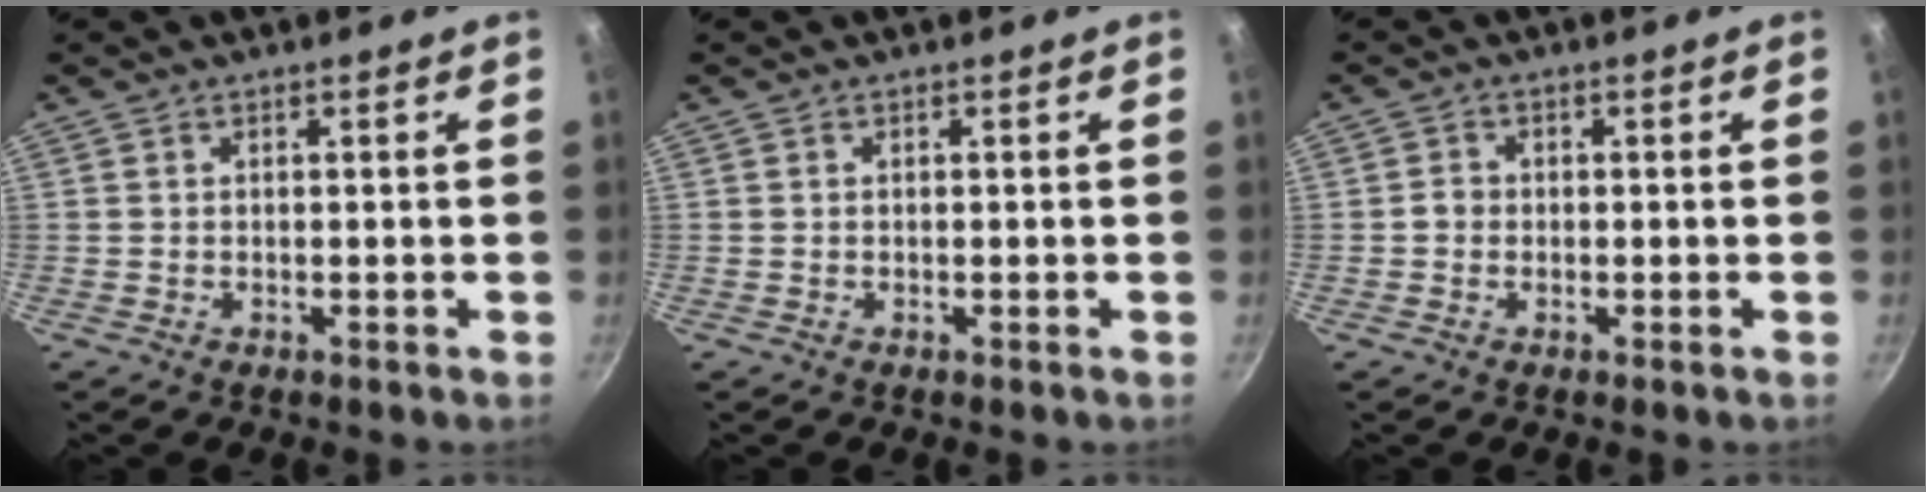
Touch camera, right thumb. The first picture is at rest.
{"total": 0.0}
{"total": 1.8, "force": [-0.4, 1.6, 0.7], "torque": [-0.003, 0.008, -0.008]}